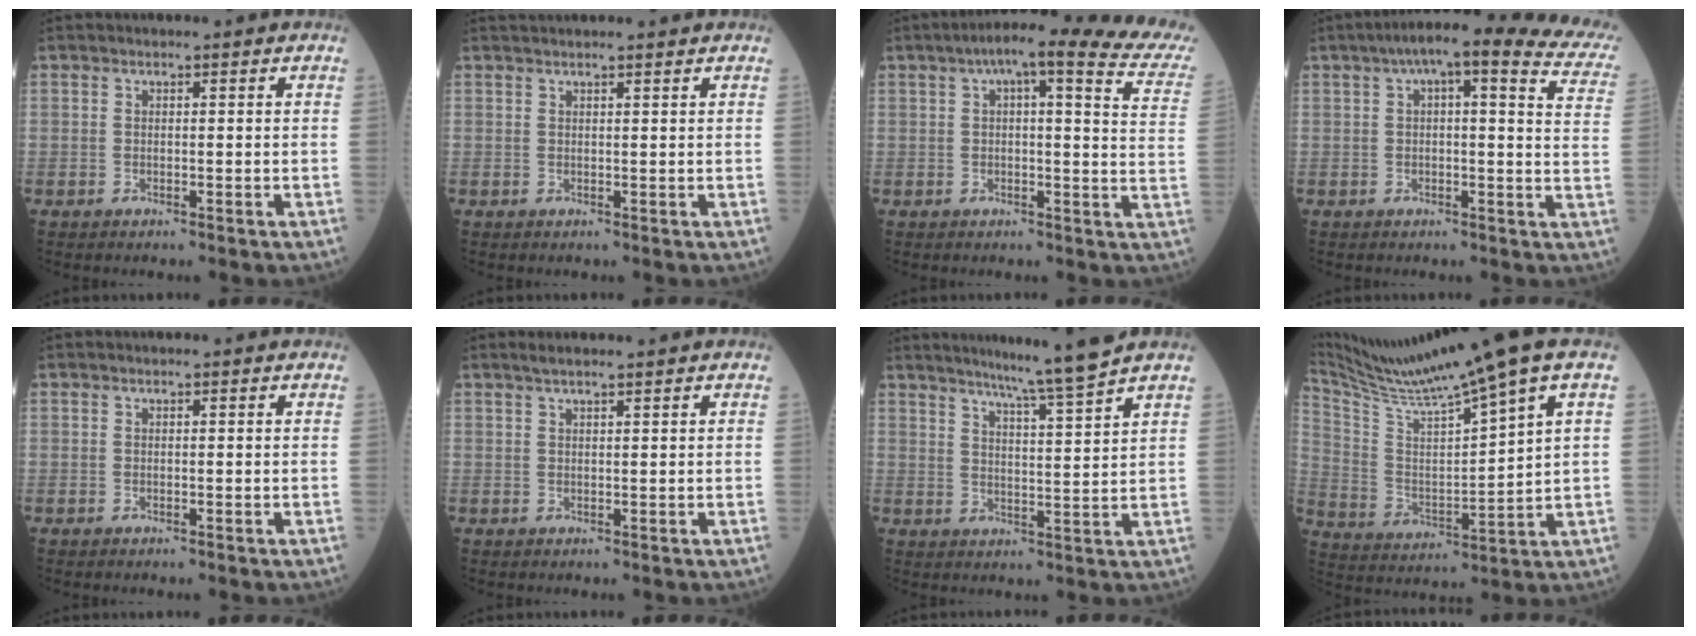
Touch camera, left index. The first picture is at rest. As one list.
[{"total": 4.9, "force": [4.6, 0.1, 1.7], "torque": [-0.023, 0.023, 0.061]}, {"total": 18.9, "force": [15.3, 1.7, 10.9], "torque": [-0.142, -0.006, 0.162]}, {"total": 19.6, "force": [15.5, 3.2, 11.5], "torque": [-0.153, 0.014, 0.163]}, {"total": 0.0}, {"total": 3.4, "force": [2.8, 0.1, 1.8], "torque": [-0.030, 0.020, 0.049]}, {"total": 8.4, "force": [7.2, -2.0, 3.8], "torque": [-0.065, -0.016, 0.112]}, {"total": 17.0, "force": [13.3, -1.7, 10.4], "torque": [-0.192, -0.003, 0.236]}]